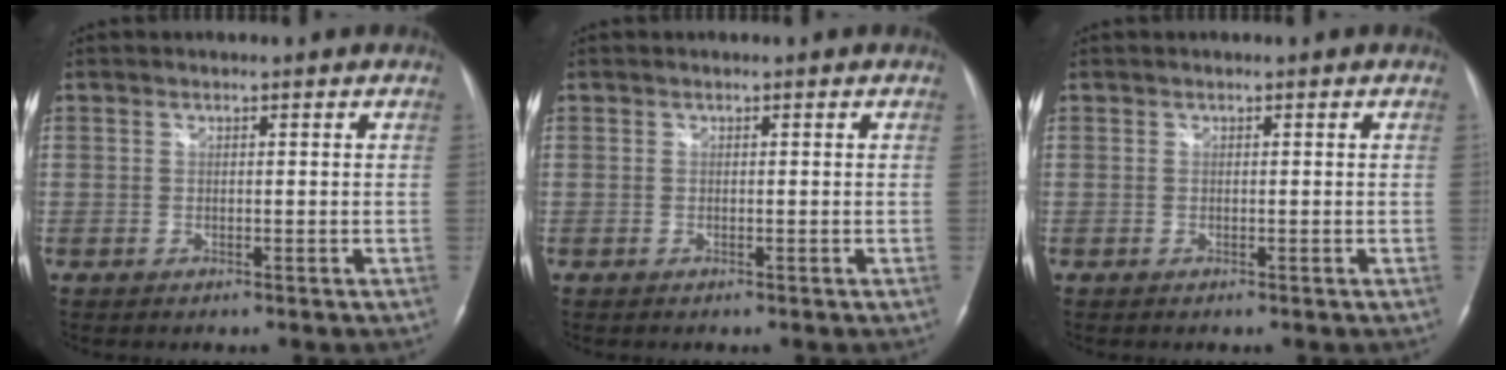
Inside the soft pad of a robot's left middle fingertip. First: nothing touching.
{"total": 0.0}
{"total": 0.0}